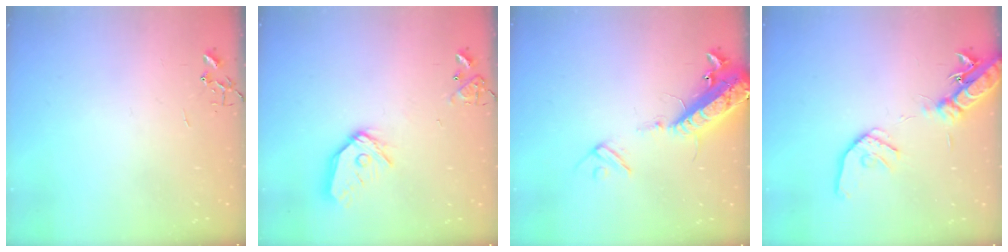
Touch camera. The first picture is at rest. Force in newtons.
{"total": 13.7, "press": 13.6, "slide": 1.7}
{"total": 16.4, "press": 16.1, "slide": 3.1}
{"total": 16.5, "press": 16.2, "slide": 2.9}